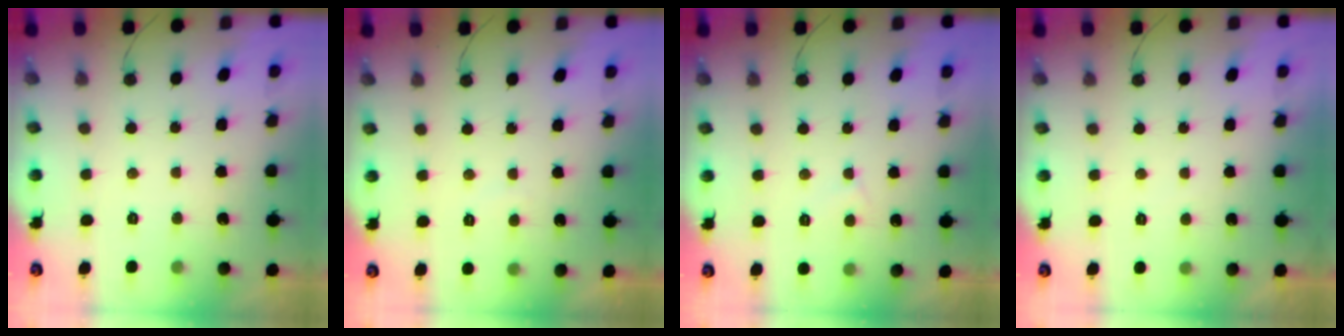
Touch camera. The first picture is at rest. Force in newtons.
{"total": 0.0}
{"total": 2.4, "press": 2.4, "slide": 0.2}
{"total": 0.8, "press": 0.7, "slide": 0.5}